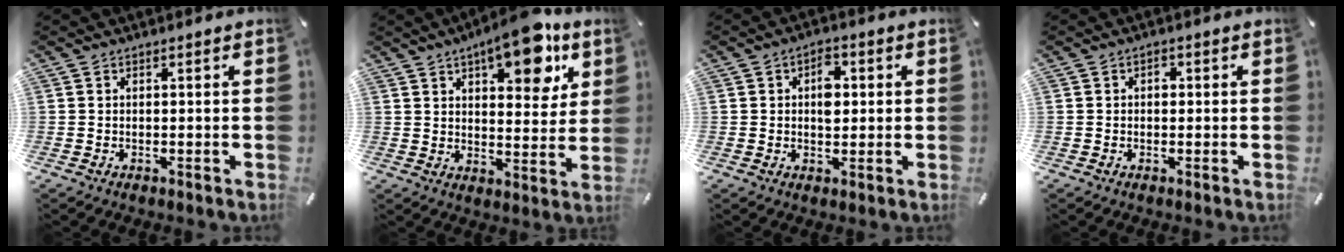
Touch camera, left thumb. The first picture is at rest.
{"total": 13.8, "force": [8.3, 6.0, 9.3], "torque": [-0.115, -0.041, 0.135]}
{"total": 5.1, "force": [0.8, 3.3, 3.8], "torque": [-0.037, -0.006, 0.003]}
{"total": 1.3, "force": [0.0, 1.1, 0.8], "torque": [-0.008, 0.002, -0.003]}